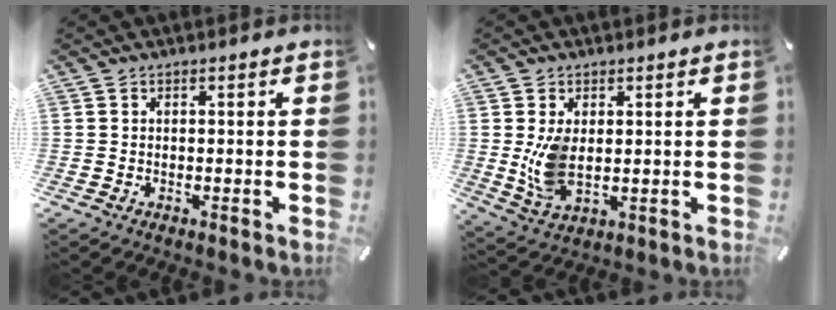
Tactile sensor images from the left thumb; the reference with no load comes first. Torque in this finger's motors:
{"motor_torque": [1.27, 2.09, 0.73, -0.33, 0.29]}